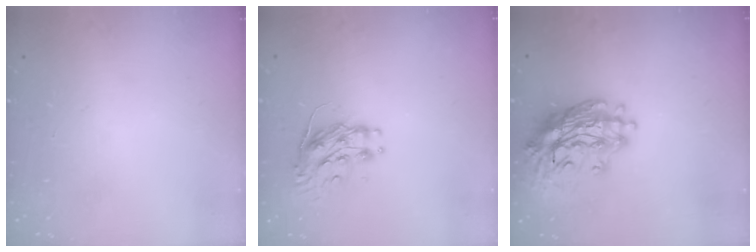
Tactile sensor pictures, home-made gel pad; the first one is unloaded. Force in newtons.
{"total": 9.0, "press": 9.0, "slide": 0.6}
{"total": 18.1, "press": 17.6, "slide": 4.0}